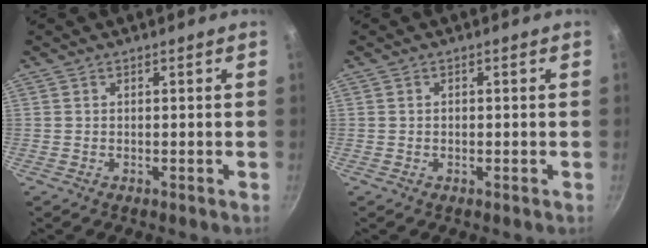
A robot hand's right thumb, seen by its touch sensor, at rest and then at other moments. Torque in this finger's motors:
{"motor_torque": [0.06, -0.13, 0.13, 0.11, 0.03]}